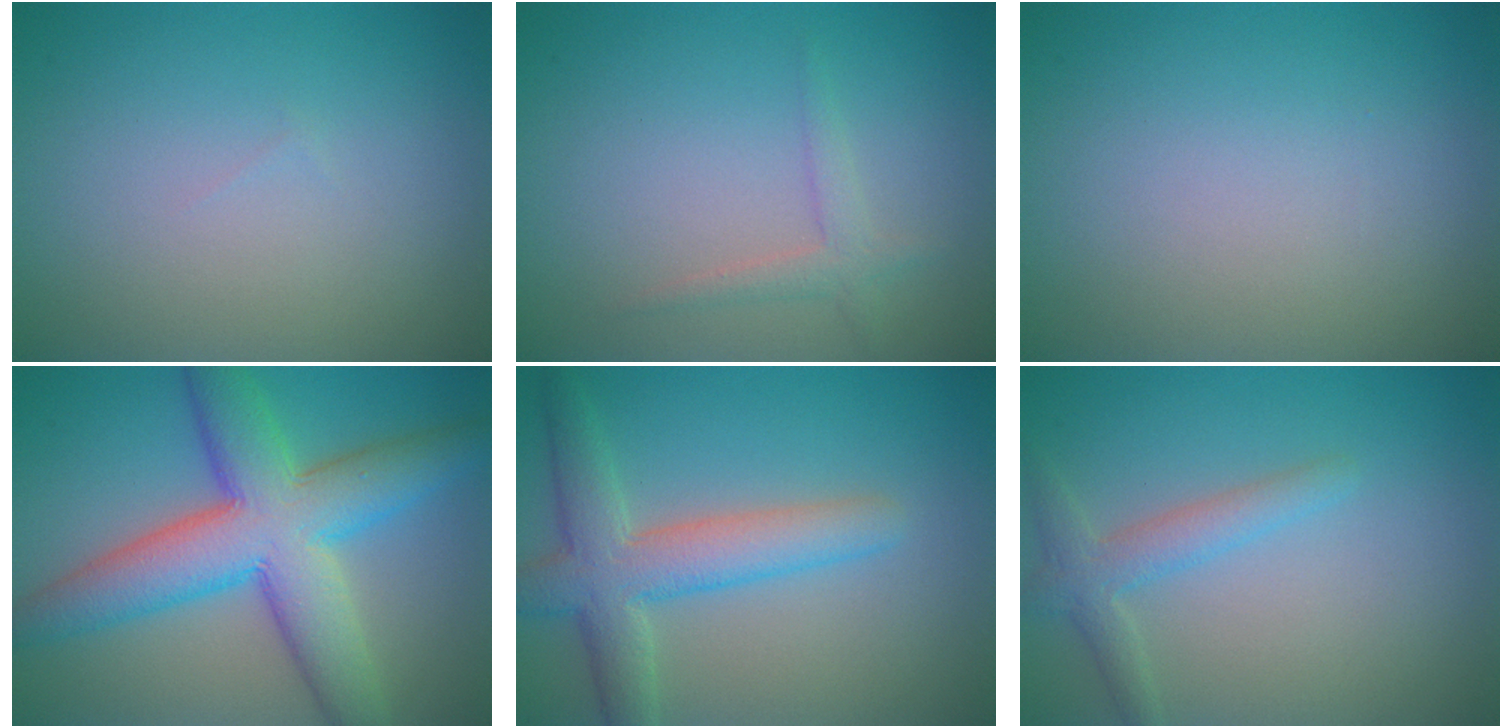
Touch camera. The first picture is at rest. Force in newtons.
{"total": 1.6, "press": 1.6, "slide": 0.1}
{"total": 0.0}
{"total": 10.1, "press": 10.1, "slide": 0.1}
{"total": 5.4, "press": 5.4, "slide": 0.1}
{"total": 2.5, "press": 2.5, "slide": 0.1}